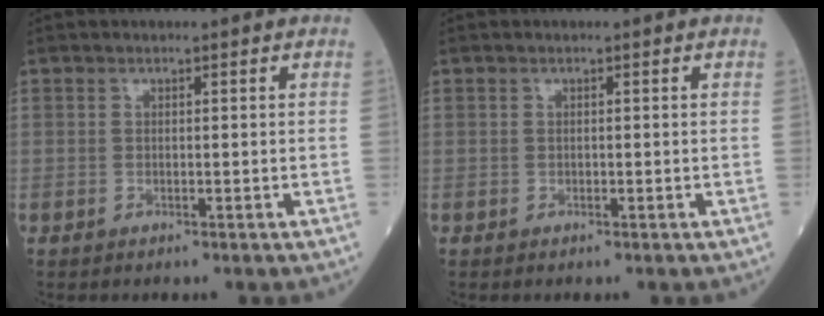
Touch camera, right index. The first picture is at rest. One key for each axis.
{"total": 0.0}